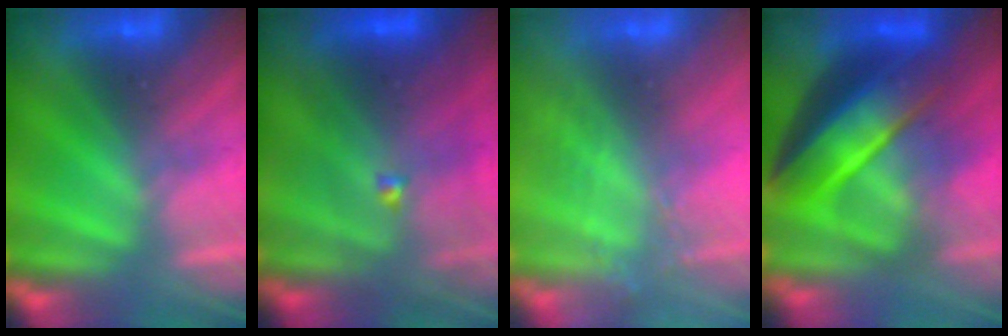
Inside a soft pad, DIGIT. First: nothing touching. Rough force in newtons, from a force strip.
{"total": 4.7}
{"total": 2.2}
{"total": 7.1}